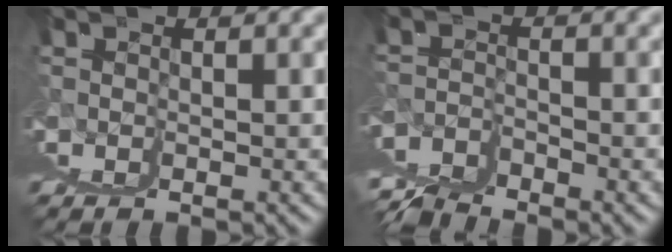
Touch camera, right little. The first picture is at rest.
{"total": 4.5, "force": [0.8, -4.2, 1.4], "torque": [0.003, 0.020, 0.020]}